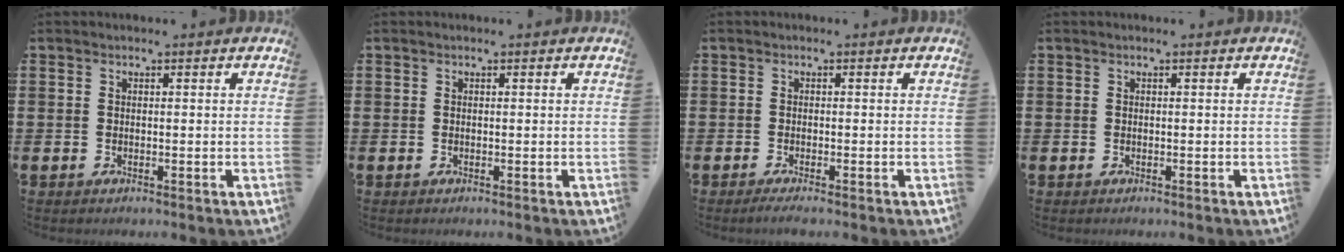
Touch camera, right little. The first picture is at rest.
{"total": 0.0}
{"total": 0.9, "force": [-0.5, 0.0, 0.7], "torque": [-0.011, -0.003, -0.010]}
{"total": 0.0}